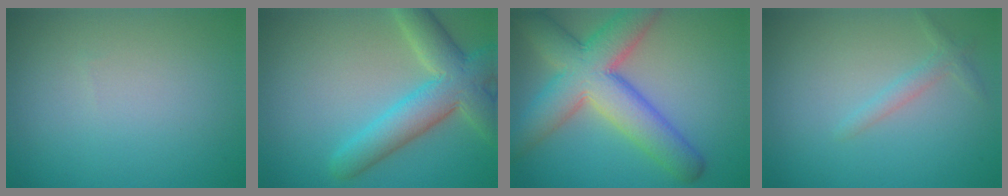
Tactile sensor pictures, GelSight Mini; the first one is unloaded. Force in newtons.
{"total": 6.7, "press": 6.7, "slide": 0.5}
{"total": 9.2, "press": 9.2, "slide": 0.3}
{"total": 1.4, "press": 1.4, "slide": 0.1}